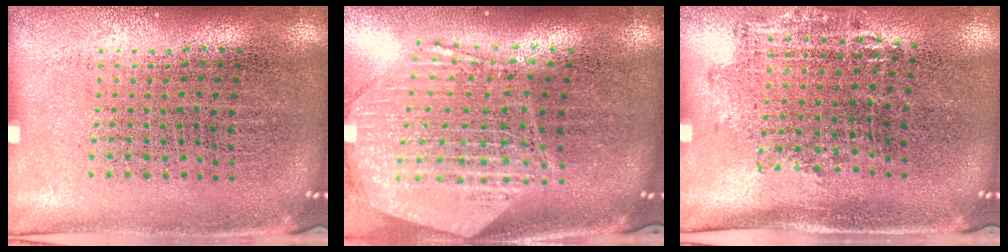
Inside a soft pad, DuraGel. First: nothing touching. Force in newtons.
{"total": 2.9, "press": 2.4, "slide": 1.7}
{"total": 1.3, "press": 1.0, "slide": 0.8}